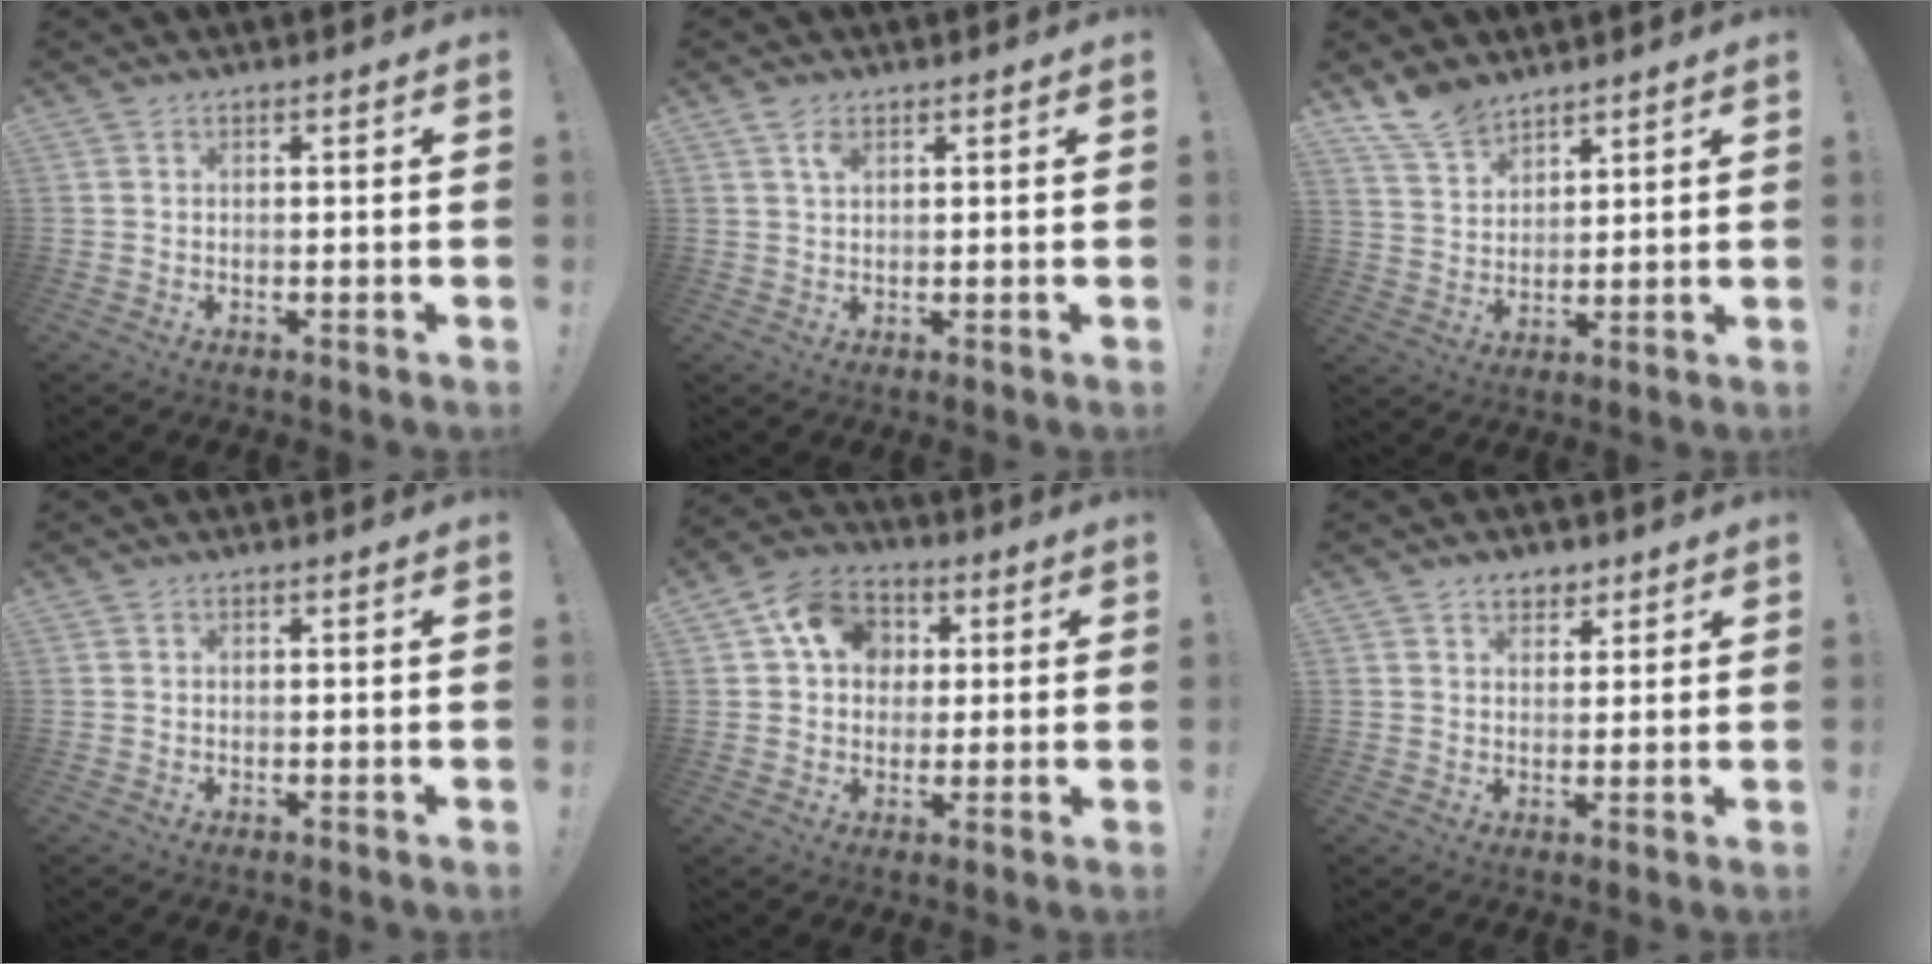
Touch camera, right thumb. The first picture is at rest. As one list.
[{"total": 3.0, "force": [1.7, 1.5, 2.0], "torque": [-0.030, -0.004, 0.028]}, {"total": 9.3, "force": [7.9, 4.3, 2.5], "torque": [-0.050, -0.051, 0.155]}, {"total": 0.0}, {"total": 12.6, "force": [3.6, 10.5, 5.9], "torque": [-0.088, 0.004, 0.073]}, {"total": 4.6, "force": [3.0, 3.2, 1.3], "torque": [-0.011, -0.013, 0.054]}]